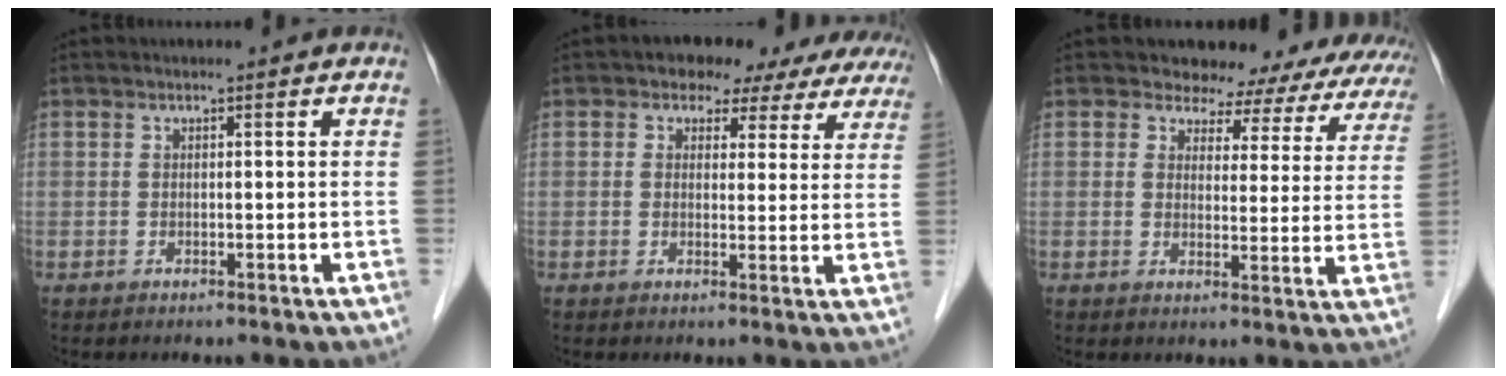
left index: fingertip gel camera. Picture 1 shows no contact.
{"total": 10.6, "force": [8.7, 5.3, 2.9], "torque": [-0.010, 0.014, 0.076]}
{"total": 12.9, "force": [11.4, 5.7, 2.1], "torque": [0.010, -0.017, 0.089]}